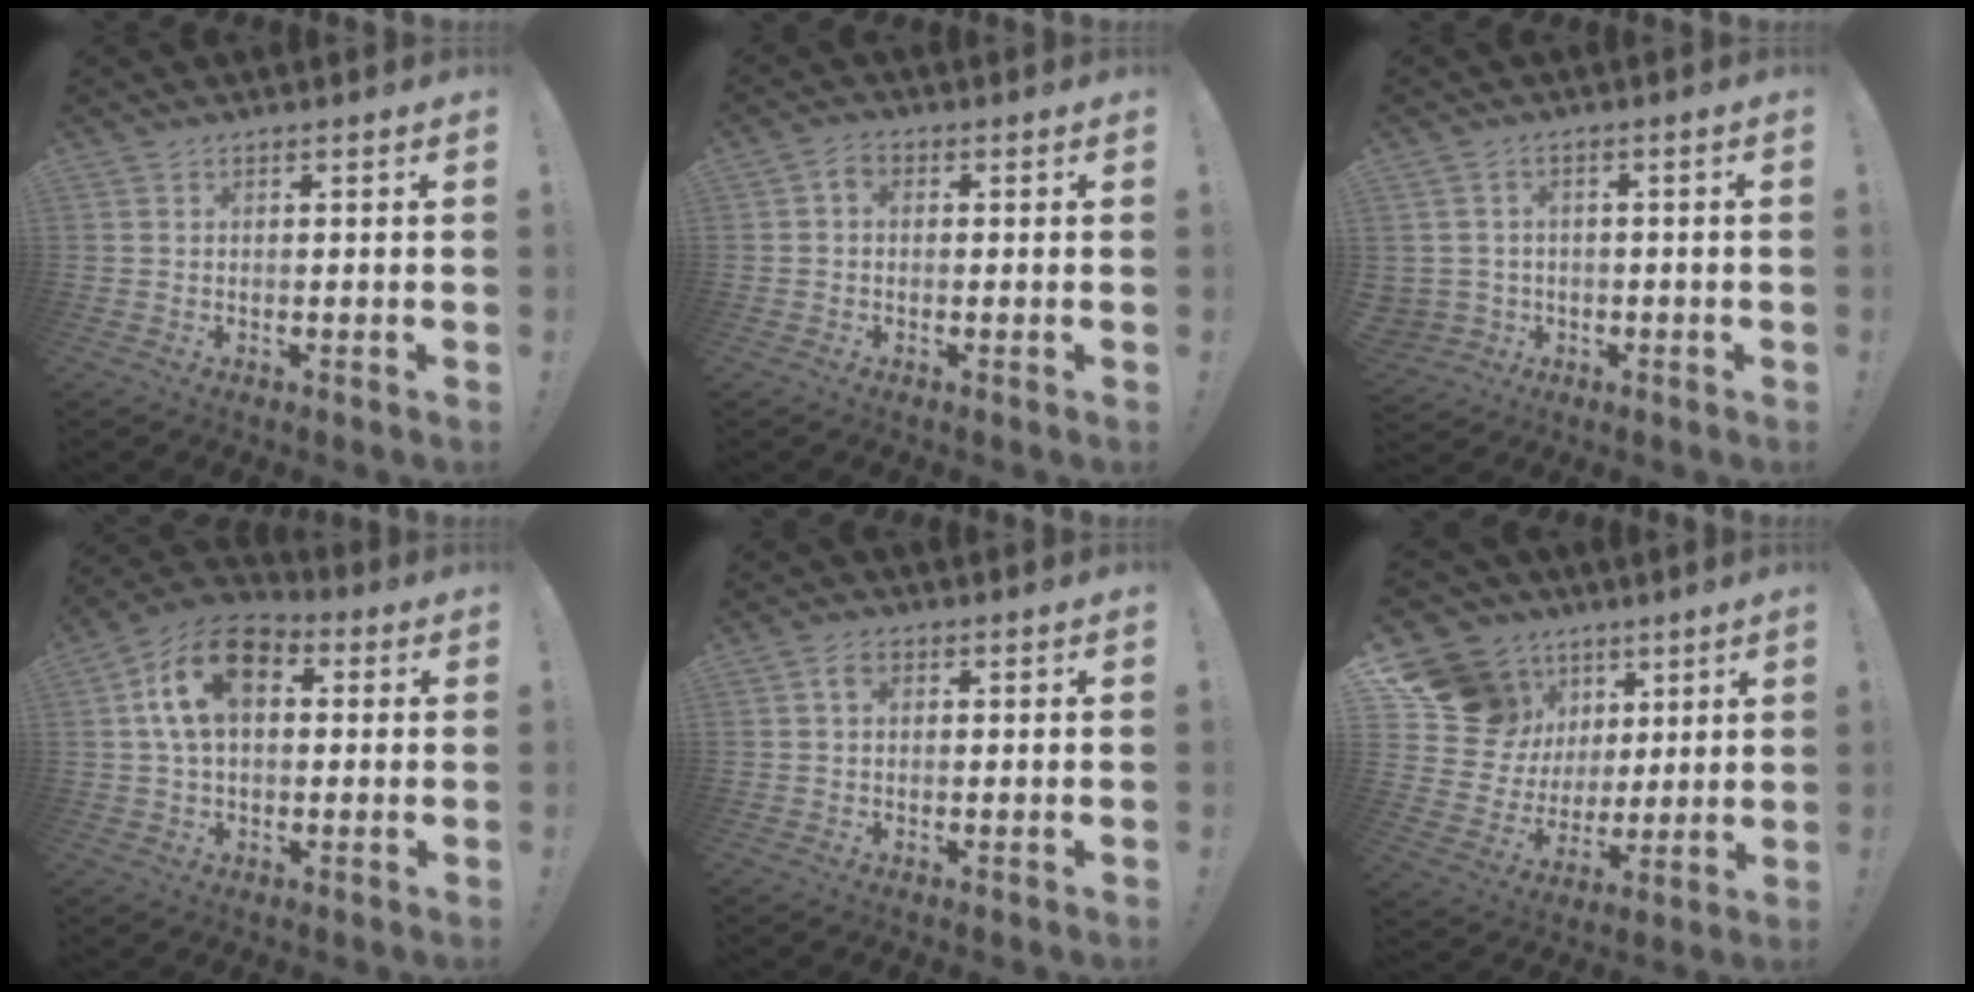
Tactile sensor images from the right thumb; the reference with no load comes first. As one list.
[{"total": 2.3, "force": [-0.1, 1.7, 1.6], "torque": [-0.029, 0.005, -0.003]}, {"total": 4.5, "force": [0.2, 4.4, 0.9], "torque": [-0.024, 0.000, 0.009]}, {"total": 14.9, "force": [3.8, 9.4, 11.0], "torque": [-0.203, 0.004, 0.068]}, {"total": 2.8, "force": [0.8, 1.9, 1.9], "torque": [-0.030, 0.004, 0.013]}, {"total": 19.0, "force": [8.8, 15.2, 7.1], "torque": [-0.132, -0.045, 0.200]}]